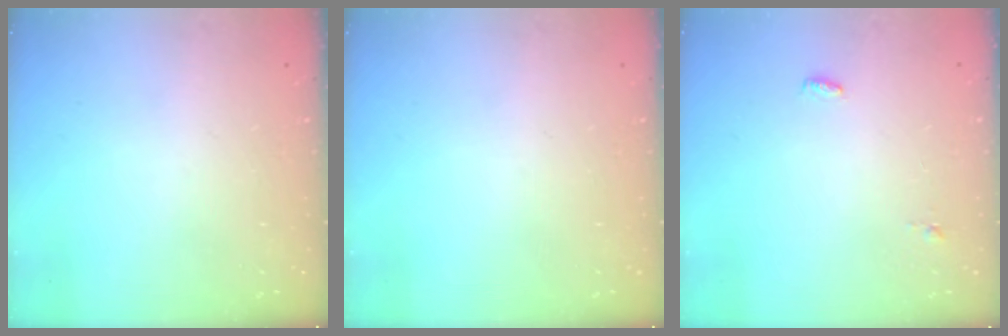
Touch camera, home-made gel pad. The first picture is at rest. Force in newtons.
{"total": 0.0}
{"total": 3.8, "press": 2.7, "slide": 2.6}